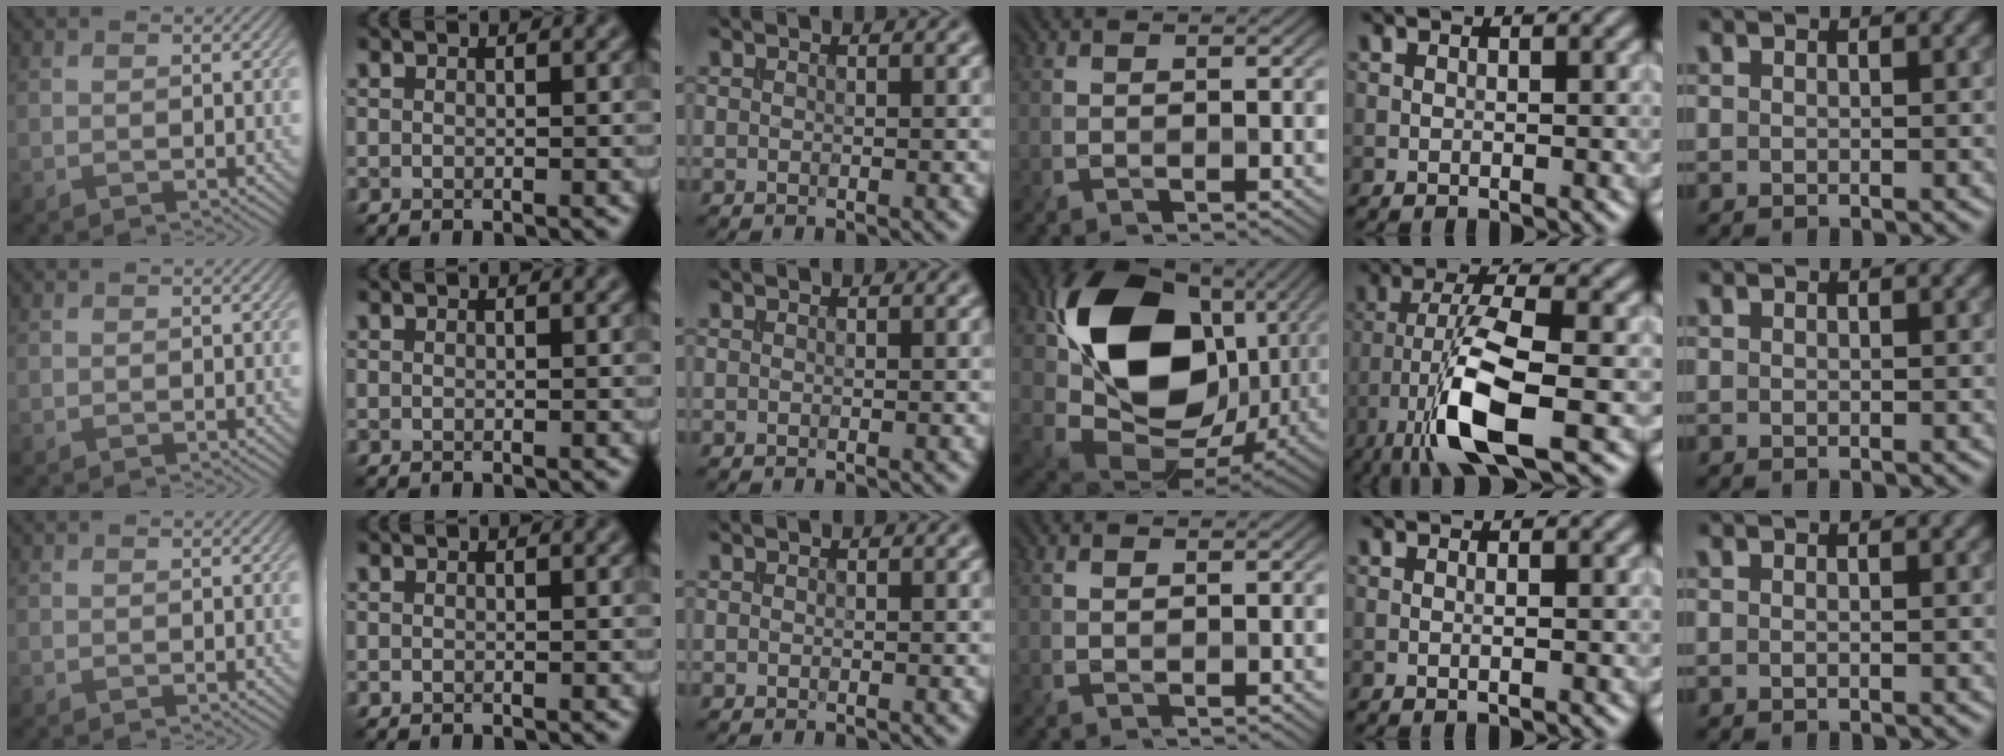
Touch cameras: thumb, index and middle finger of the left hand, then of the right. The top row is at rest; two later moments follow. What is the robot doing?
{"motion": "extract", "object": "drawer"}